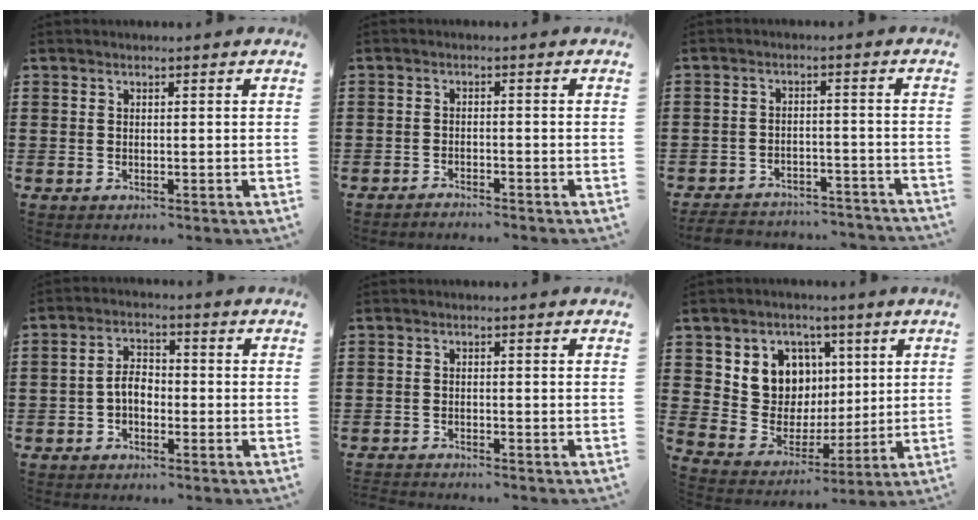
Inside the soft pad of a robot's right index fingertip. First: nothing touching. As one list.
[{"total": 1.6, "force": [-1.6, 0.0, -0.1], "torque": [-0.002, 0.005, -0.035]}, {"total": 4.1, "force": [-4.0, 0.5, 0.6], "torque": [-0.019, 0.001, -0.083]}, {"total": 3.6, "force": [-1.2, 2.1, 2.7], "torque": [-0.065, 0.004, -0.028]}, {"total": 1.3, "force": [-1.3, -0.1, -0.1], "torque": [-0.001, 0.002, -0.028]}, {"total": 8.4, "force": [3.2, 7.5, 1.6], "torque": [-0.075, -0.023, 0.062]}]